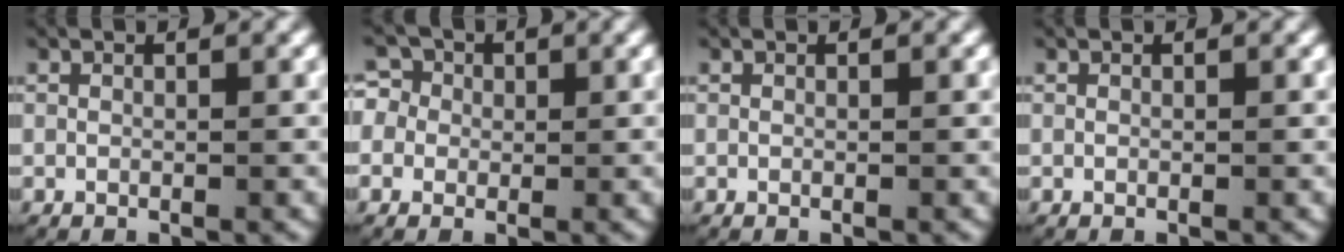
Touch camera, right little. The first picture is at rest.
{"total": 5.3, "force": [0.6, 5.0, 1.6], "torque": [-0.033, 0.004, -0.002]}
{"total": 0.0}
{"total": 0.0}